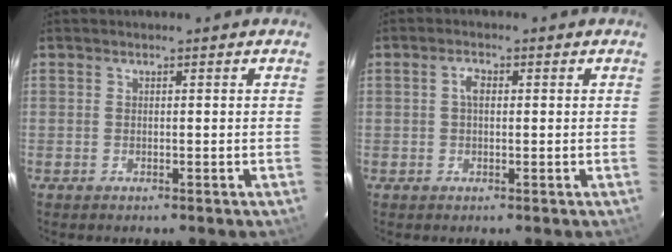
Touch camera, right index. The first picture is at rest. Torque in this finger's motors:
{"motor_torque": [0.14, 0.02, 0.33, 0.06]}